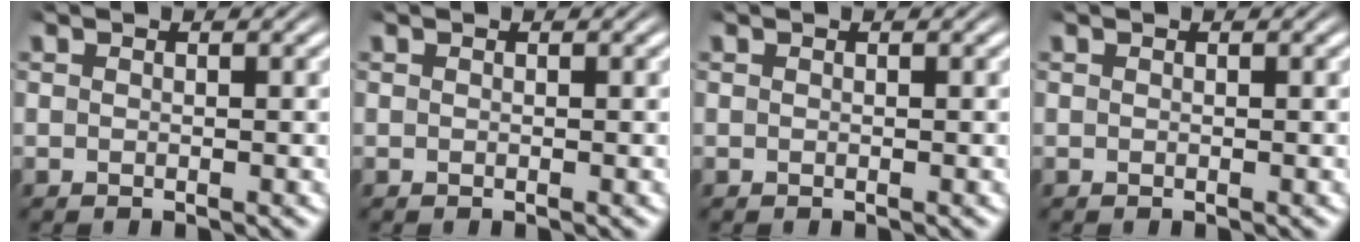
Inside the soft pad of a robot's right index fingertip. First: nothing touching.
{"total": 0.0}
{"total": 0.0}
{"total": 0.0}